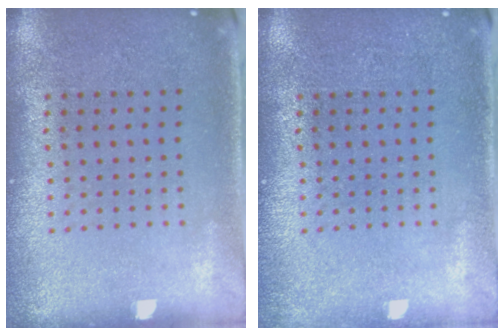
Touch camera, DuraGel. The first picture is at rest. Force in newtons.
{"total": 0.7, "press": 0.7, "slide": 0.1}